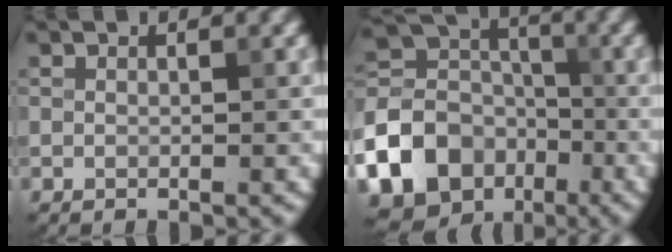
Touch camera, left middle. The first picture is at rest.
{"total": 14.1, "force": [-6.7, 11.3, 5.1], "torque": [-0.126, -0.032, -0.141]}